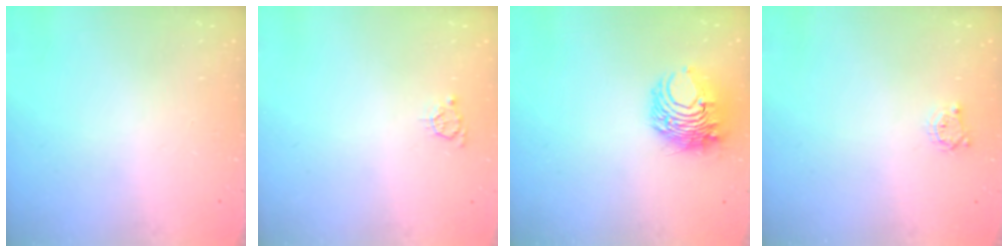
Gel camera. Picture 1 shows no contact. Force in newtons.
{"total": 3.7, "press": 3.7, "slide": 0.5}
{"total": 8.4, "press": 8.3, "slide": 1.2}
{"total": 3.9, "press": 3.8, "slide": 0.5}